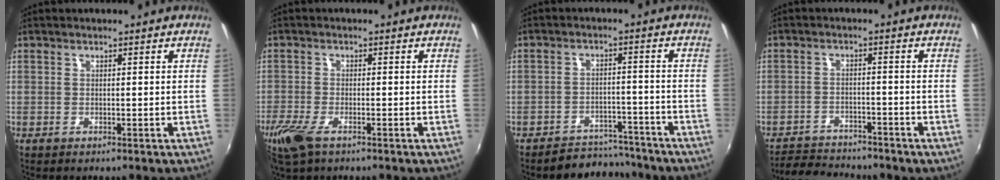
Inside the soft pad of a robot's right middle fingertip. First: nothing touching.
{"total": 6.2, "force": [-4.0, 2.2, 4.2], "torque": [-0.108, -0.020, -0.078]}
{"total": 8.0, "force": [-7.3, 3.1, 0.8], "torque": [-0.026, 0.018, -0.097]}
{"total": 9.5, "force": [-8.7, 2.7, 2.6], "torque": [-0.075, -0.005, -0.137]}